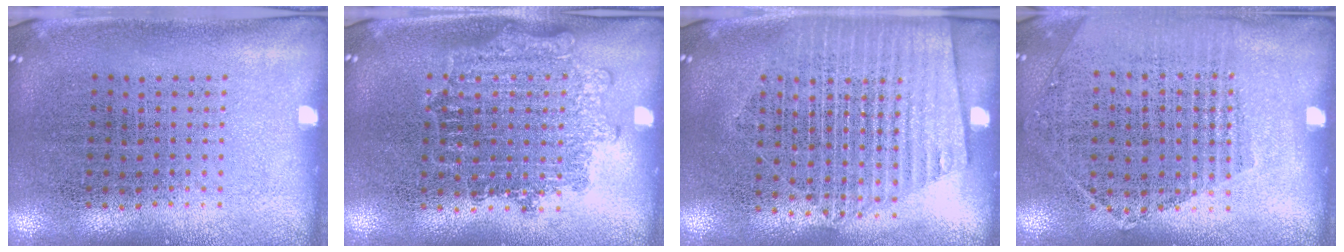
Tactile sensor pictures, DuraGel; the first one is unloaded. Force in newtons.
{"total": 1.2, "press": 1.1, "slide": 0.5}
{"total": 1.4, "press": 1.3, "slide": 0.7}
{"total": 1.1, "press": 1.1, "slide": 0.4}